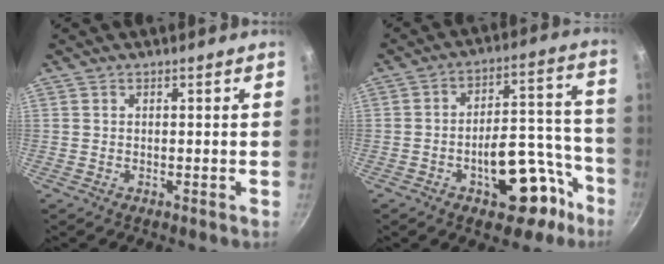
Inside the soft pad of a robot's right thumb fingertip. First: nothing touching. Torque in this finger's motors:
{"motor_torque": [3.47, 1.54, 1.60, -1.19, 0.11]}